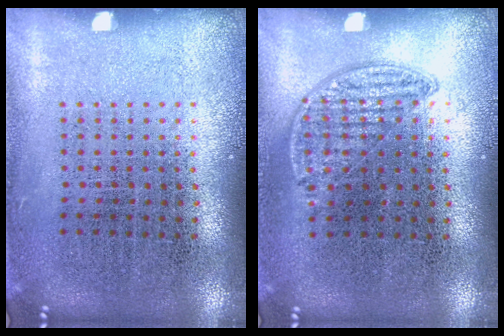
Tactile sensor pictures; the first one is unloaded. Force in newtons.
{"total": 0.8, "press": 0.6, "slide": 0.5}